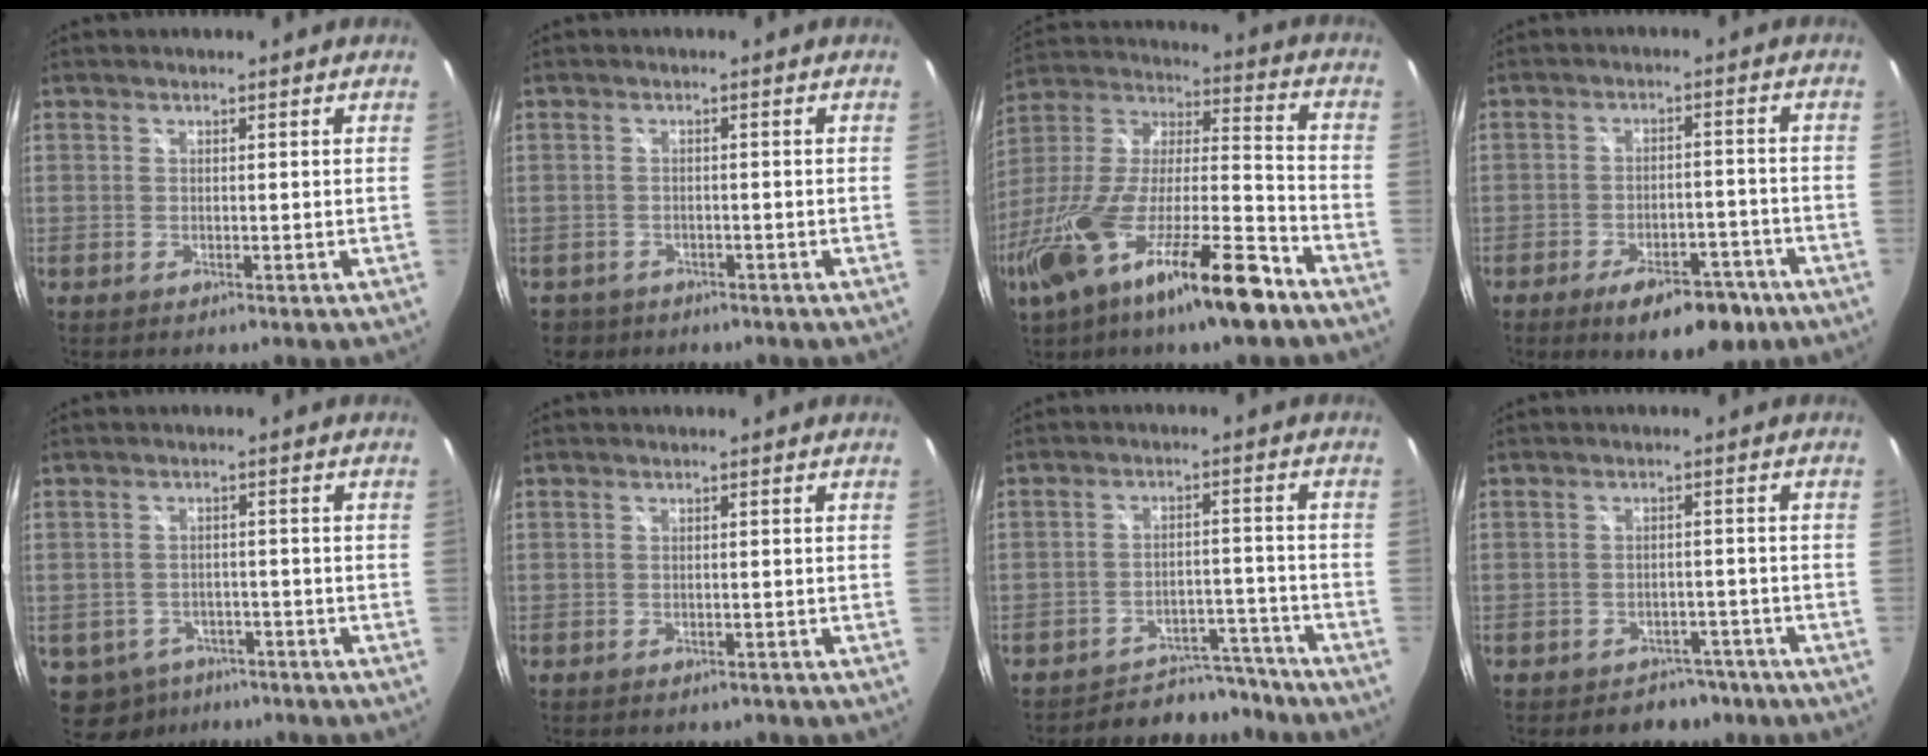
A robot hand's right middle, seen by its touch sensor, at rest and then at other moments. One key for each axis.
{"total": 3.1, "fx": -2.0, "fy": 2.2, "fz": 0.8, "tx": -0.026, "ty": -0.007, "tz": -0.030}
{"total": 24.7, "fx": -14.8, "fy": 4.7, "fz": 19.3, "tx": -0.352, "ty": -0.043, "tz": -0.261}
{"total": 10.1, "fx": -7.0, "fy": 3.6, "fz": 6.4, "tx": -0.105, "ty": -0.001, "tz": -0.096}
{"total": 8.1, "fx": -4.8, "fy": 5.8, "fz": 2.8, "tx": -0.082, "ty": -0.005, "tz": -0.062}
{"total": 0.5, "fx": -0.5, "fy": -0.1, "fz": 0.0, "tx": -0.001, "ty": -0.003, "tz": -0.008}
{"total": 10.1, "fx": -9.6, "fy": 2.9, "fz": 1.0, "tx": -0.019, "ty": 0.023, "tz": -0.129}
{"total": 4.9, "fx": -3.9, "fy": 3.0, "fz": 0.5, "tx": -0.007, "ty": 0.019, "tz": -0.044}